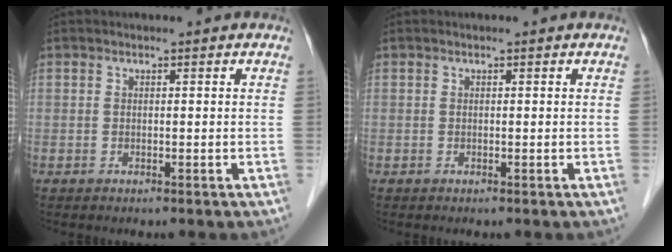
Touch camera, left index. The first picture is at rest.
{"total": 0.0}